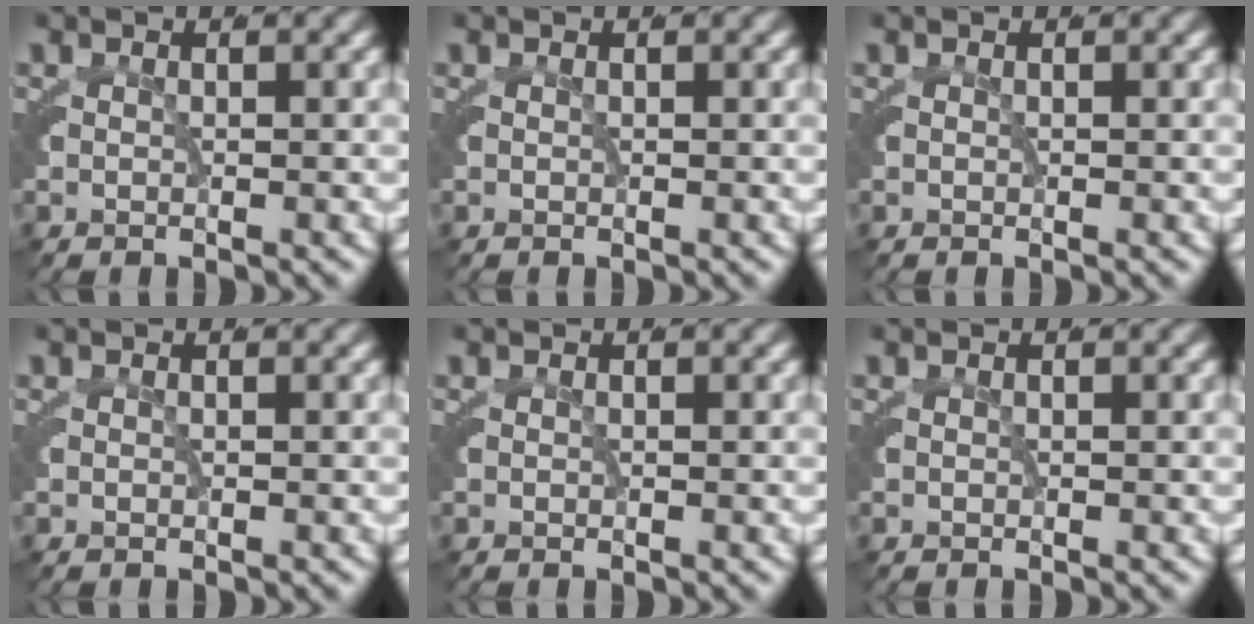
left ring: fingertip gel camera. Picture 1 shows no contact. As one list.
[{"total": 0.0}, {"total": 0.0}, {"total": 0.0}, {"total": 0.0}, {"total": 0.0}]